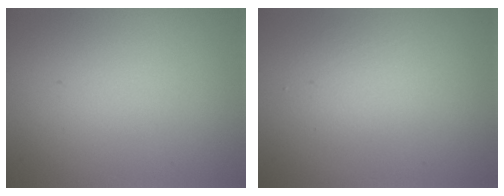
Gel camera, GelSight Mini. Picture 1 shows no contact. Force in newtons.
{"total": 2.3, "press": 2.3, "slide": 0.1}